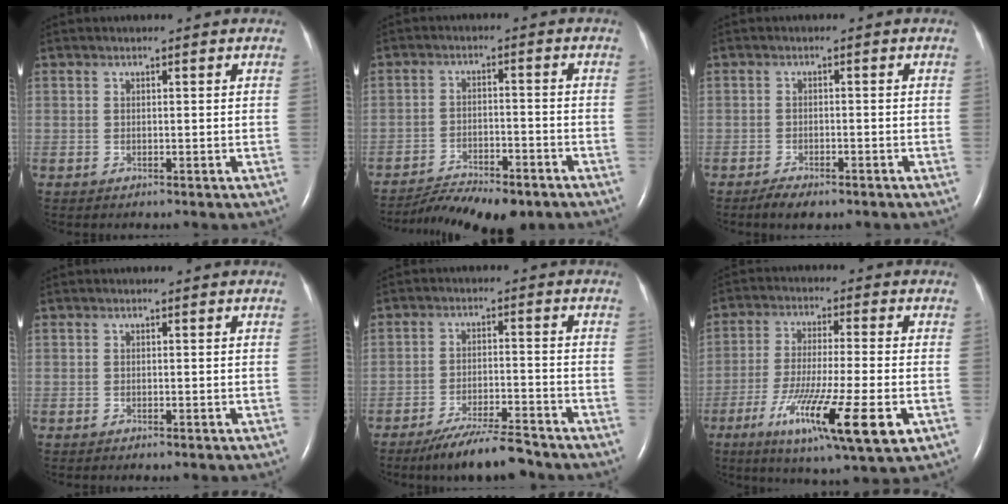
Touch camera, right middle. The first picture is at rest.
{"total": 11.3, "force": [-9.5, 2.8, 5.4], "torque": [-0.082, -0.005, -0.143]}
{"total": 3.4, "force": [-2.6, 1.1, 1.9], "torque": [-0.036, -0.006, -0.037]}
{"total": 0.6, "force": [-0.5, 0.1, 0.3], "torque": [-0.009, -0.002, -0.006]}
{"total": 8.7, "force": [-7.5, 0.6, 4.3], "torque": [-0.070, -0.017, -0.128]}
{"total": 15.3, "force": [-6.3, 1.0, 13.9], "torque": [-0.237, -0.037, -0.100]}